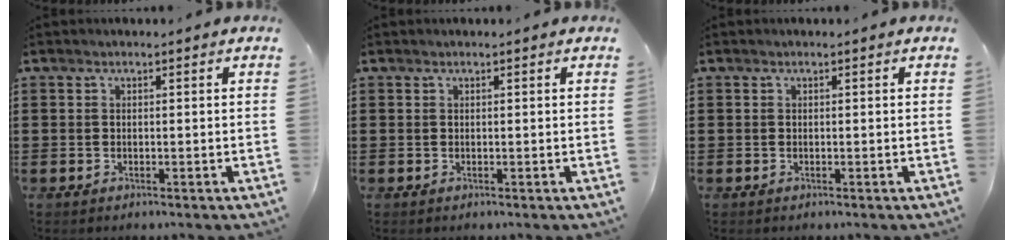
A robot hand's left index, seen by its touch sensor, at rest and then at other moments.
{"total": 0.0}
{"total": 0.0}